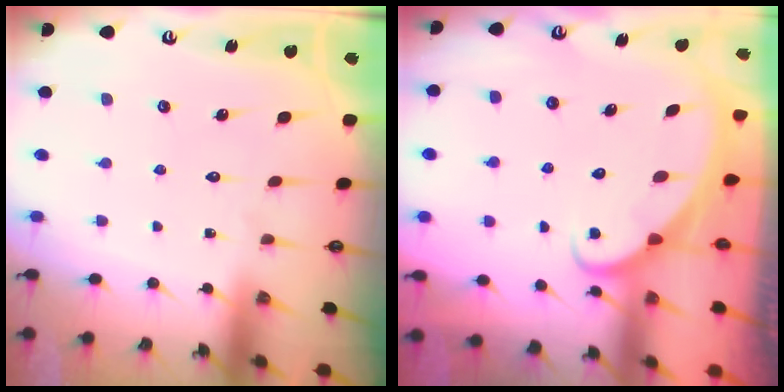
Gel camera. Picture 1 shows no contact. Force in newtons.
{"total": 2.5, "press": 2.4, "slide": 0.2}